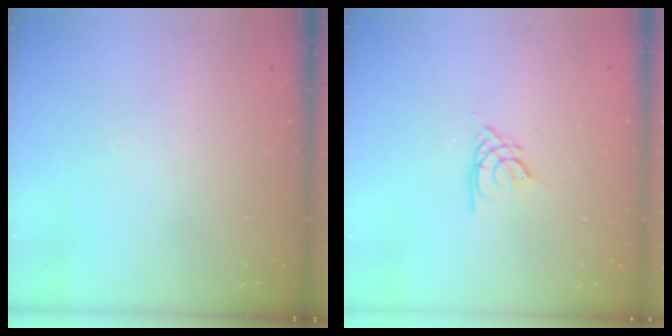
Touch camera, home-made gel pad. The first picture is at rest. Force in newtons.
{"total": 2.7, "press": 2.7, "slide": 0.4}